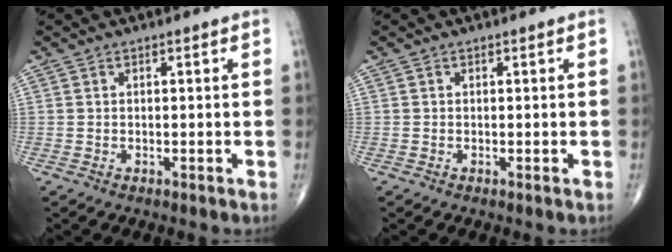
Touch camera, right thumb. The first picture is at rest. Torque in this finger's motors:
{"motor_torque": [0.15, 0.83, -0.05, -0.12, -0.01]}